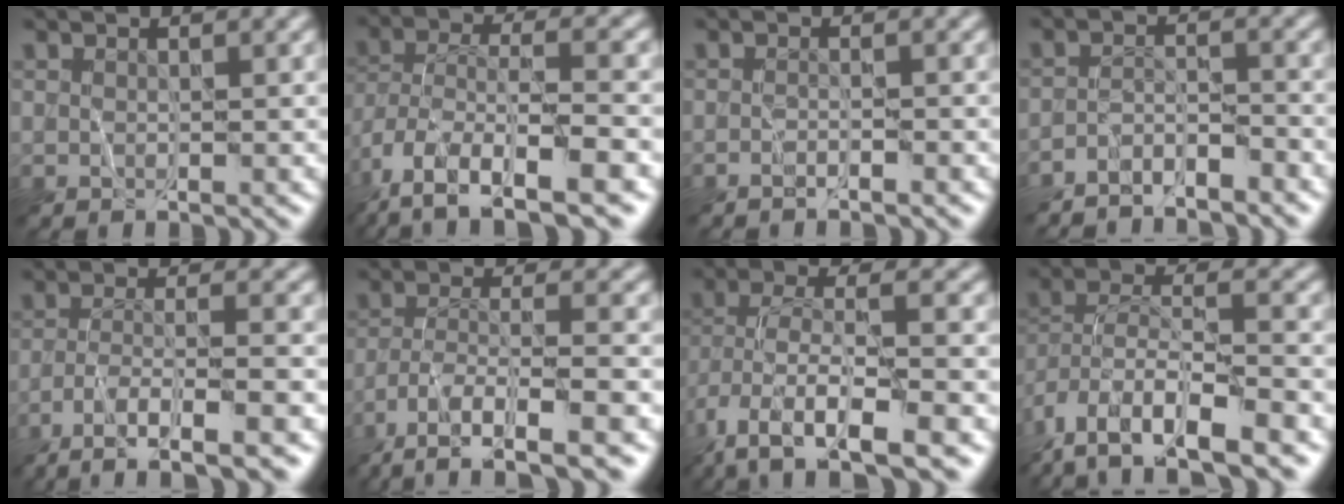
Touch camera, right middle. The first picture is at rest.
{"total": 12.2, "force": [-7.0, 4.8, 8.7], "torque": [-0.183, -0.006, -0.112]}
{"total": 1.0, "force": [-0.9, 0.1, 0.5], "torque": [-0.003, 0.002, -0.022]}
{"total": 3.3, "force": [-3.2, 0.4, 0.8], "torque": [-0.013, 0.003, -0.061]}
{"total": 7.4, "force": [-4.6, 1.5, 5.6], "torque": [-0.082, 0.009, -0.080]}
{"total": 9.5, "force": [-6.3, 2.5, 6.6], "torque": [-0.118, -0.002, -0.106]}
{"total": 10.3, "force": [-5.3, 3.9, 8.0], "torque": [-0.156, -0.004, -0.095]}
{"total": 12.6, "force": [-8.2, 4.5, 8.4], "torque": [-0.166, 0.001, -0.137]}